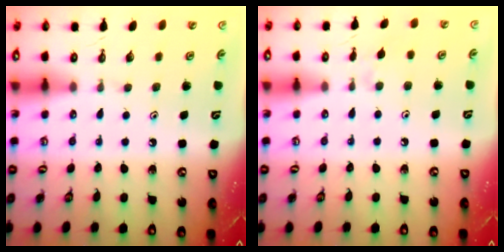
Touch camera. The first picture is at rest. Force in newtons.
{"total": 3.7, "press": 3.7, "slide": 0.6}